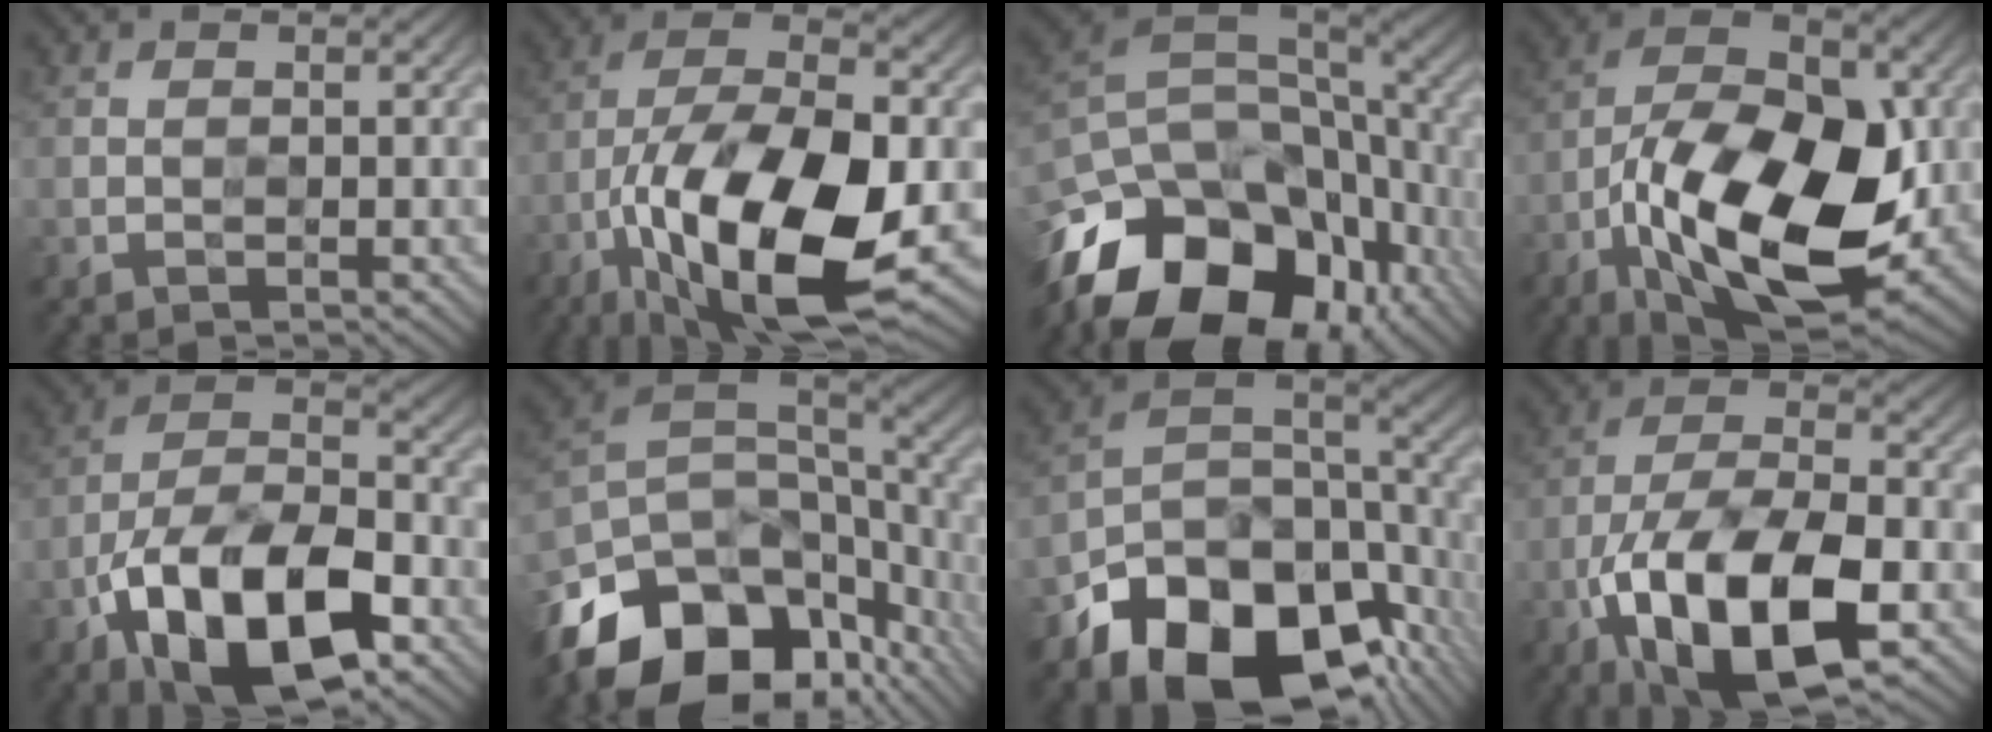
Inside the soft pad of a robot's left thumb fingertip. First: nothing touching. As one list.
[{"total": 17.5, "force": [-6.2, 6.9, 14.8], "torque": [-0.280, -0.009, -0.115]}, {"total": 17.7, "force": [-9.2, 9.7, 11.7], "torque": [-0.254, -0.020, -0.139]}, {"total": 17.5, "force": [-5.1, 8.4, 14.5], "torque": [-0.264, -0.005, -0.101]}, {"total": 15.9, "force": [-7.9, 7.2, 11.8], "torque": [-0.212, -0.009, -0.155]}, {"total": 16.0, "force": [-8.2, 8.6, 10.7], "torque": [-0.232, -0.029, -0.122]}, {"total": 16.2, "force": [-8.8, 8.9, 10.3], "torque": [-0.202, -0.027, -0.145]}, {"total": 16.4, "force": [-7.0, 6.8, 13.1], "torque": [-0.248, -0.008, -0.139]}]